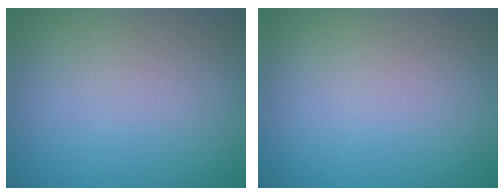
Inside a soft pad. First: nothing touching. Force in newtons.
{"total": 0.0}